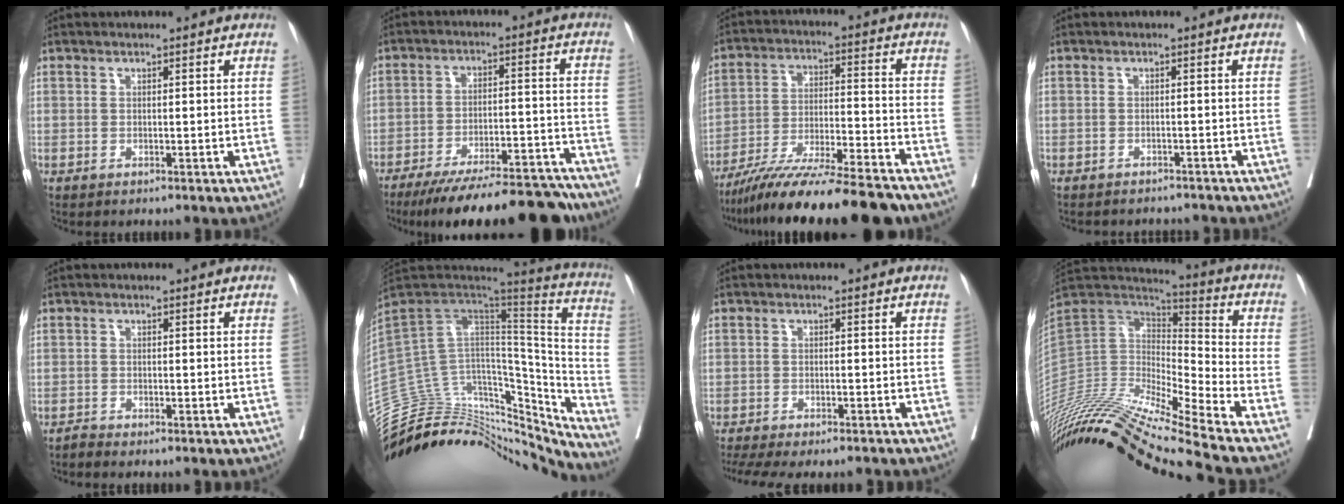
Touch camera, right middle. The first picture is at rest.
{"total": 20.5, "force": [-18.2, 3.5, 8.9], "torque": [-0.105, 0.002, -0.261]}
{"total": 19.3, "force": [-16.6, 0.7, 9.9], "torque": [-0.162, -0.022, -0.276]}
{"total": 7.7, "force": [-7.2, 2.1, 1.8], "torque": [-0.025, -0.002, -0.086]}
{"total": 0.8, "force": [-0.8, -0.1, -0.1], "torque": [-0.002, -0.004, -0.018]}
{"total": 34.1, "force": [-30.6, 10.9, 10.4], "torque": [-0.139, 0.032, -0.423]}
{"total": 12.0, "force": [-10.4, 2.8, 5.4], "torque": [-0.106, -0.011, -0.141]}
{"total": 27.2, "force": [-23.7, -0.6, 13.4], "torque": [-0.287, -0.023, -0.422]}